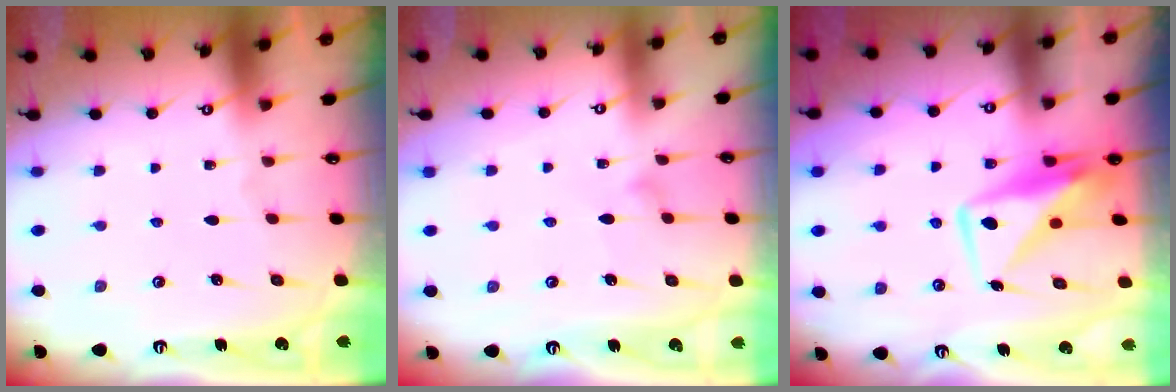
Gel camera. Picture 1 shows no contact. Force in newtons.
{"total": 6.4, "press": 6.3, "slide": 0.4}
{"total": 10.4, "press": 10.4, "slide": 0.8}